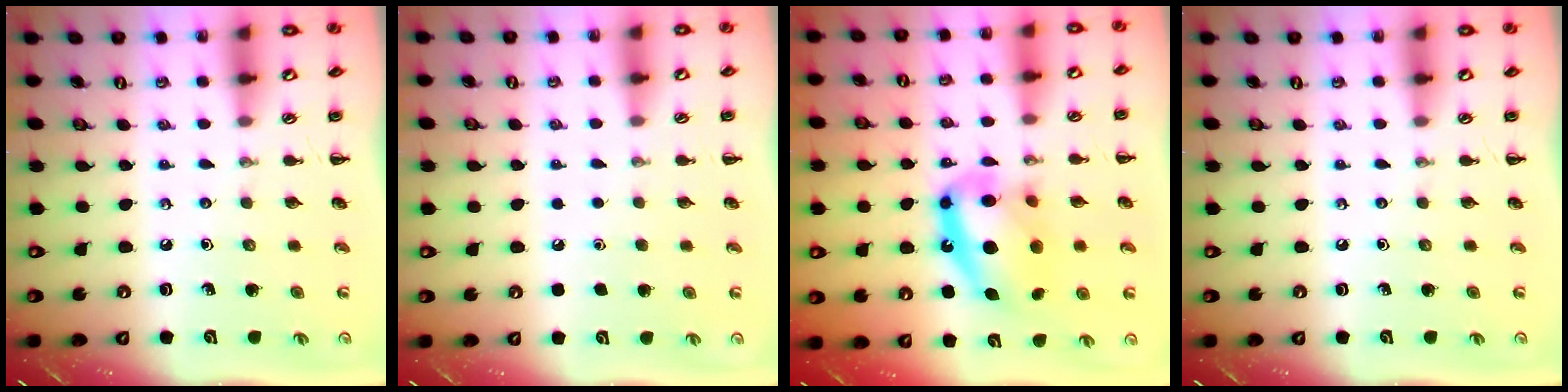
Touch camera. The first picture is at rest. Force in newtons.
{"total": 1.7, "press": 1.7, "slide": 0.1}
{"total": 16.0, "press": 15.4, "slide": 4.4}
{"total": 0.0}